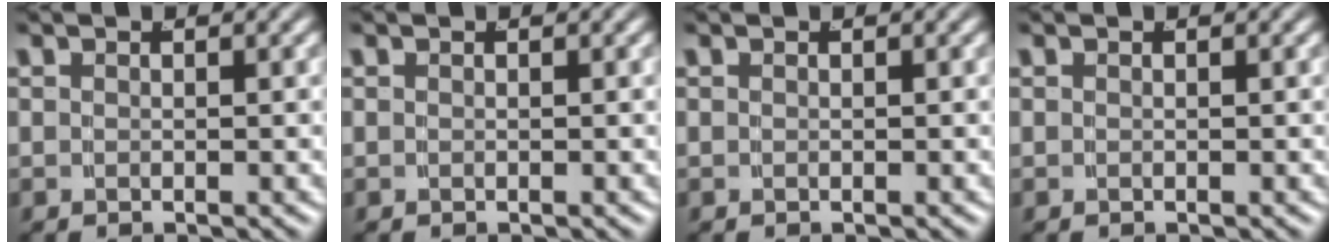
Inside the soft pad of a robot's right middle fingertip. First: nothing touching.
{"total": 0.0}
{"total": 0.0}
{"total": 0.0}